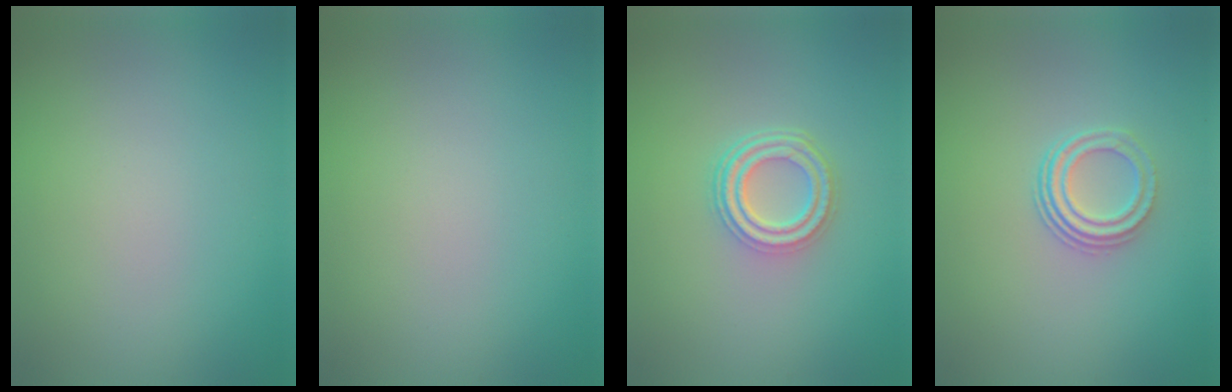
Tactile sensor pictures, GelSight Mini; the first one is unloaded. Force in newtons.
{"total": 0.0}
{"total": 3.8, "press": 3.0, "slide": 2.3}
{"total": 2.9, "press": 2.1, "slide": 2.0}